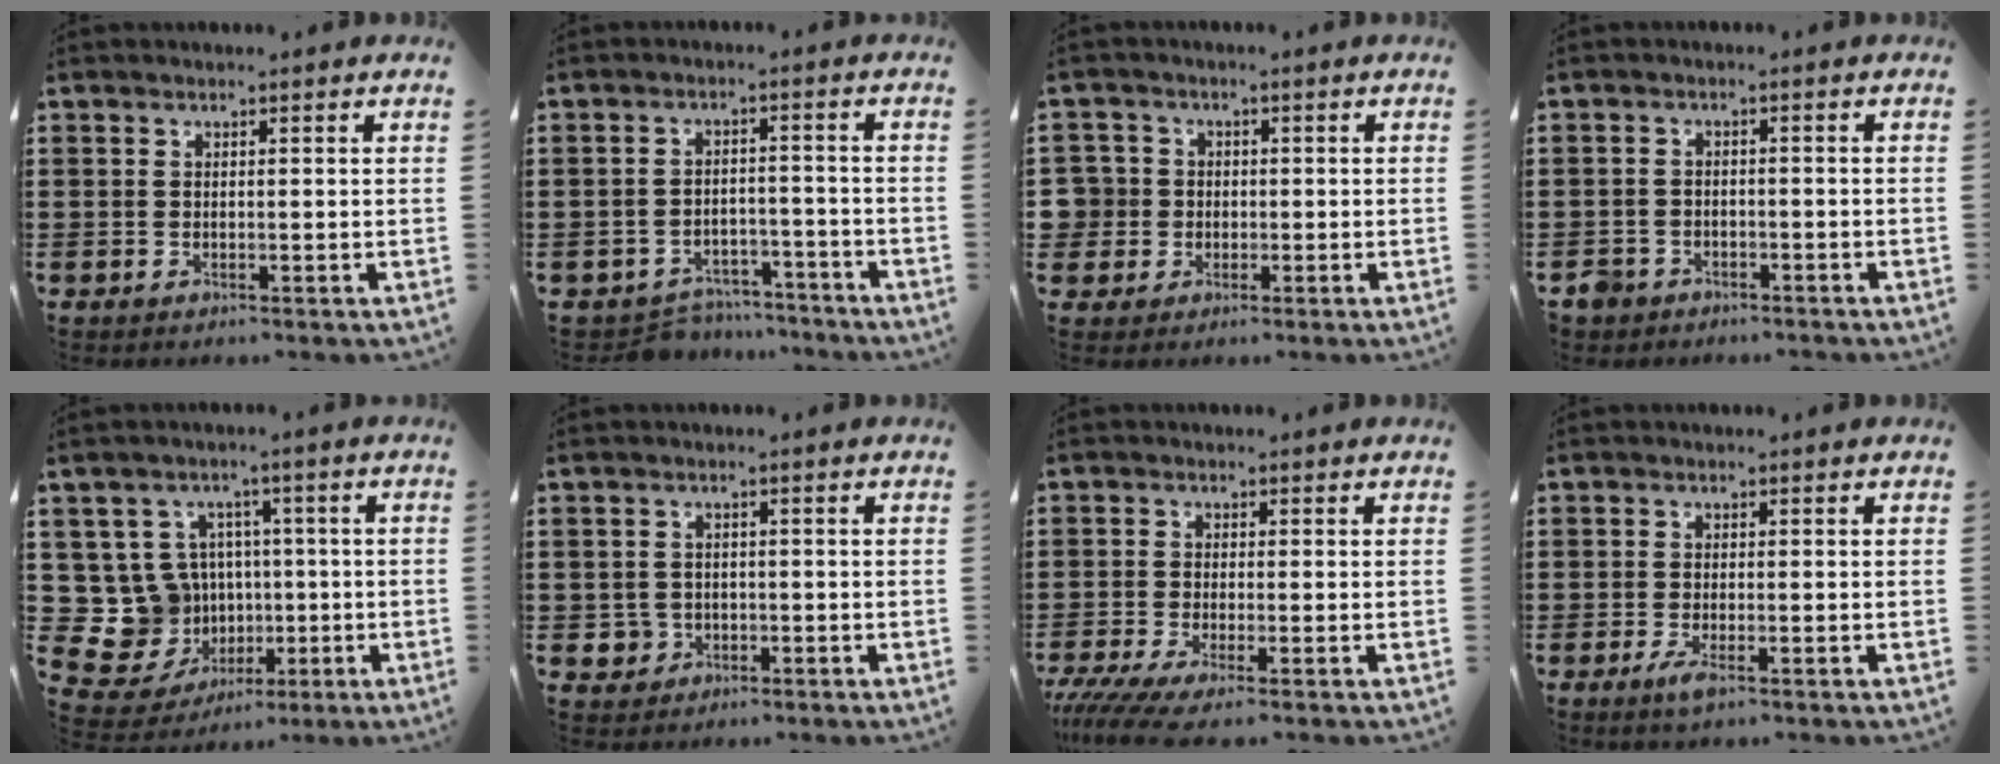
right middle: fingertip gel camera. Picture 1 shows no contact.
{"total": 4.3, "force": [-4.1, 1.1, -0.1], "torque": [-0.005, 0.006, -0.088]}
{"total": 4.3, "force": [-0.5, 4.2, 0.7], "torque": [-0.046, 0.007, -0.018]}
{"total": 2.5, "force": [-2.2, 1.2, 0.1], "torque": [-0.014, -0.001, -0.051]}
{"total": 9.5, "force": [0.4, 9.3, 2.2], "torque": [-0.103, -0.013, 0.017]}
{"total": 2.4, "force": [-0.7, 2.2, 0.5], "torque": [-0.018, 0.003, -0.019]}
{"total": 4.0, "force": [-2.8, 0.1, 2.9], "torque": [-0.081, -0.026, -0.058]}
{"total": 2.1, "force": [-0.9, 0.4, 1.9], "torque": [-0.046, -0.010, -0.020]}